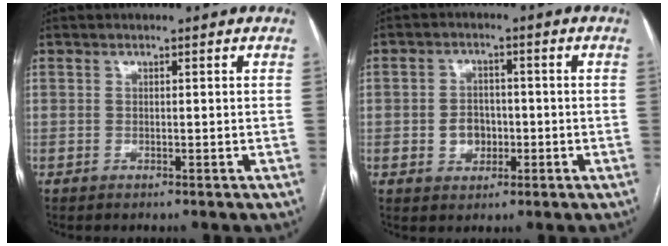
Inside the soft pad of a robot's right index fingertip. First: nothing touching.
{"total": 4.5, "force": [-0.9, 3.6, 2.5], "torque": [-0.044, 0.009, -0.009]}